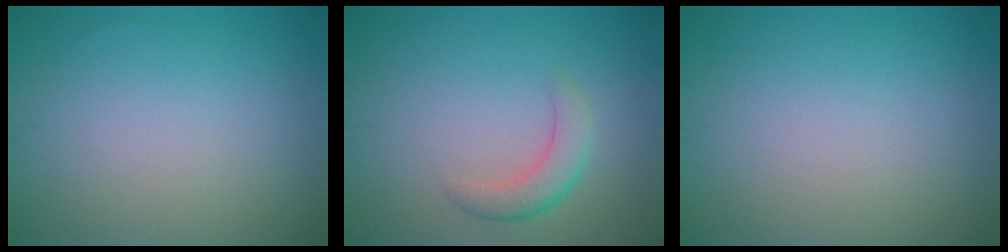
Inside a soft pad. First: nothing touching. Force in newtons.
{"total": 2.5, "press": 2.5, "slide": 0.0}
{"total": 0.0}